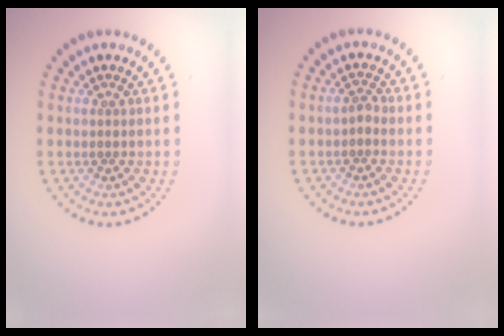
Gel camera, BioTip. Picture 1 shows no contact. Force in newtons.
{"total": 0.9, "press": 0.6, "slide": 0.7}